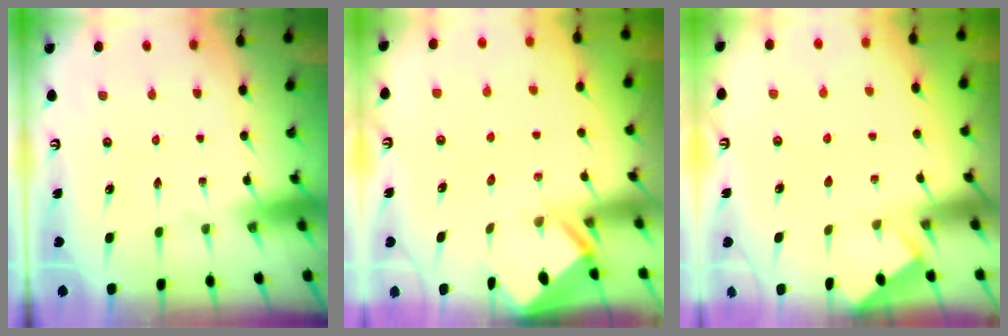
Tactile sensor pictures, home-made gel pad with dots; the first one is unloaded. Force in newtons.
{"total": 2.3, "press": 2.3, "slide": 0.2}
{"total": 2.0, "press": 1.9, "slide": 0.3}